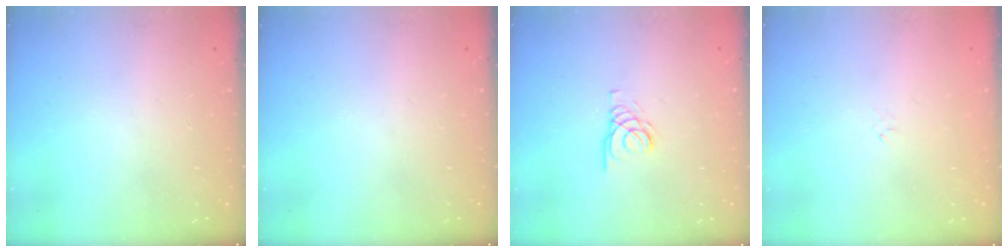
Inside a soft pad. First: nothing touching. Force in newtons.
{"total": 0.0}
{"total": 2.1, "press": 2.1, "slide": 0.2}
{"total": 0.7, "press": 0.5, "slide": 0.4}